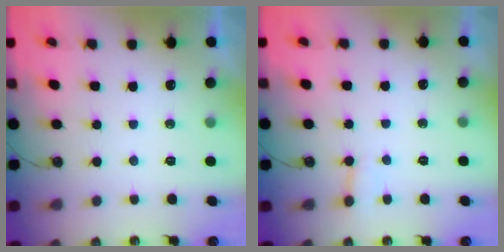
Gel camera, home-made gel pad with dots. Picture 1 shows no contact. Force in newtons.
{"total": 3.2, "press": 3.2, "slide": 0.3}